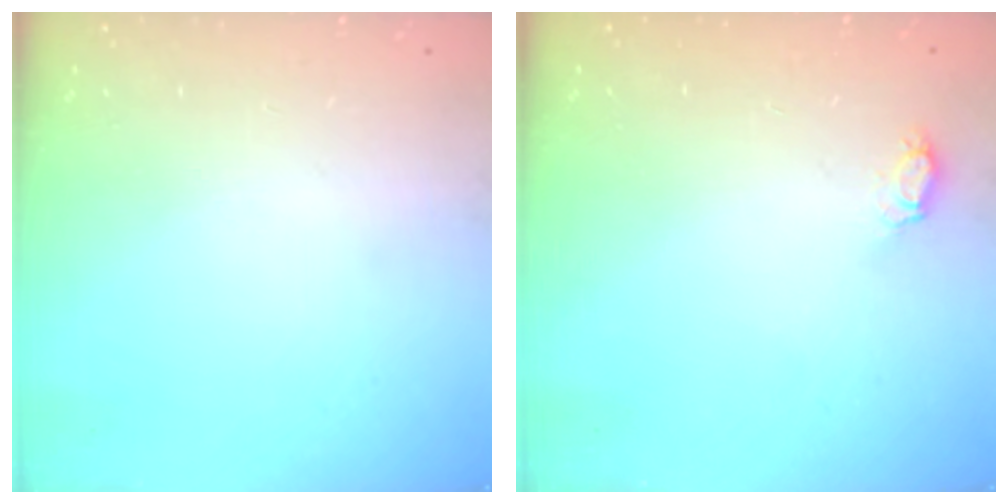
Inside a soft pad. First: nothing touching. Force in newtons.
{"total": 4.7, "press": 4.4, "slide": 1.5}